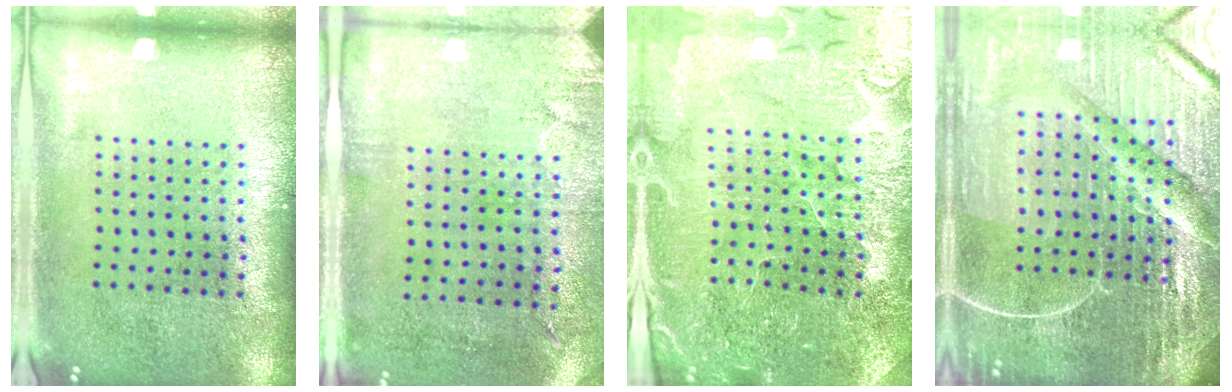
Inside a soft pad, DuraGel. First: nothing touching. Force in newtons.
{"total": 2.9, "press": 2.3, "slide": 1.7}
{"total": 3.3, "press": 3.3, "slide": 0.3}
{"total": 6.9, "press": 6.0, "slide": 3.3}